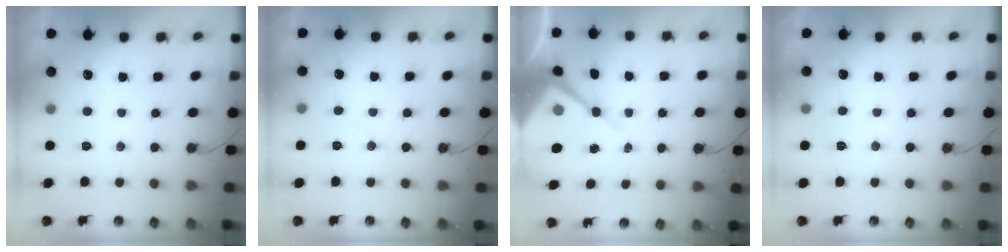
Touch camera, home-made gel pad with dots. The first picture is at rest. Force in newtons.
{"total": 4.7, "press": 4.7, "slide": 0.7}
{"total": 11.7, "press": 11.6, "slide": 1.0}
{"total": 4.1, "press": 4.1, "slide": 0.6}